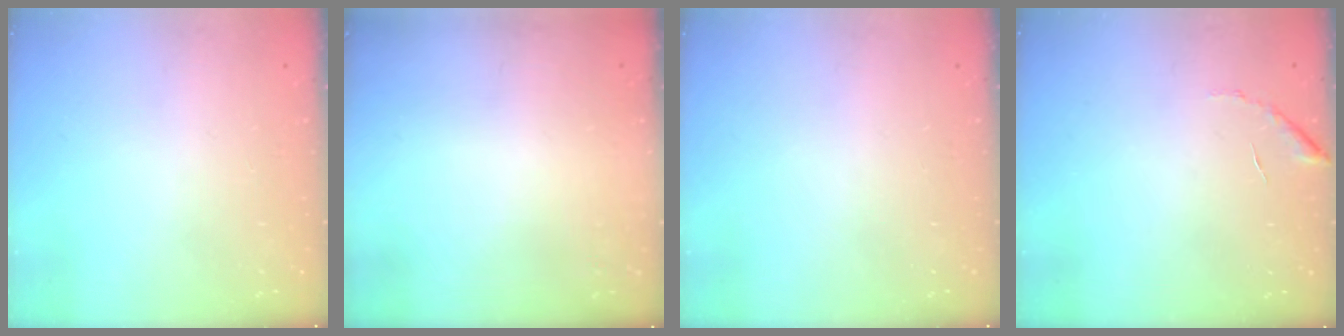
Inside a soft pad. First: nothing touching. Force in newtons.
{"total": 3.2, "press": 3.0, "slide": 1.1}
{"total": 0.0}
{"total": 6.2, "press": 6.2, "slide": 0.2}